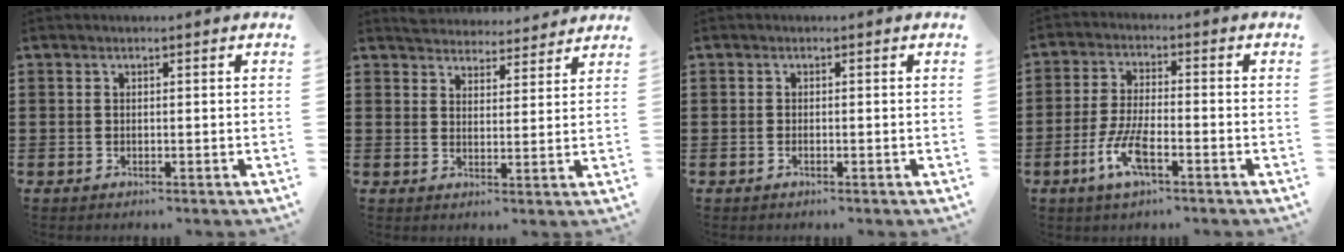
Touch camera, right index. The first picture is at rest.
{"total": 3.5, "force": [3.5, 0.0, -0.4], "torque": [-0.006, -0.017, 0.066]}
{"total": 0.6, "force": [-0.3, 0.1, 0.5], "torque": [-0.010, -0.005, -0.005]}
{"total": 6.9, "force": [-3.2, 1.9, 5.8], "torque": [-0.134, -0.014, -0.062]}